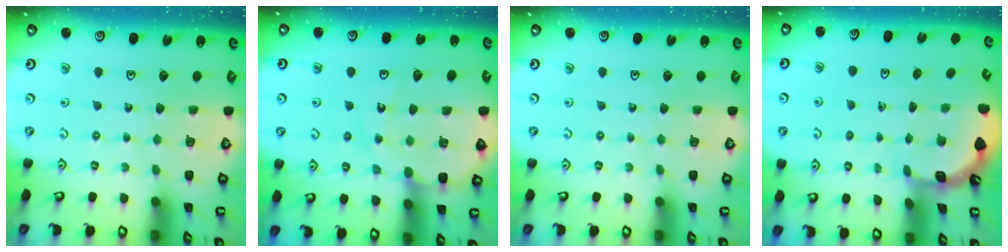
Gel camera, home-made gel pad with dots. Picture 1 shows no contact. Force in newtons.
{"total": 12.4, "press": 12.3, "slide": 1.6}
{"total": 0.0}
{"total": 1.9, "press": 1.9, "slide": 0.1}